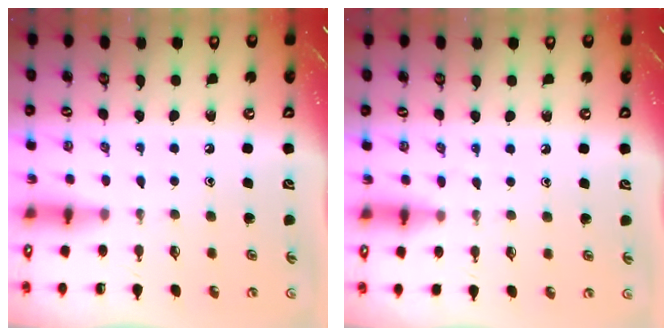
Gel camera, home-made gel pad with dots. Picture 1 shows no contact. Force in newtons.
{"total": 6.0, "press": 6.0, "slide": 0.8}